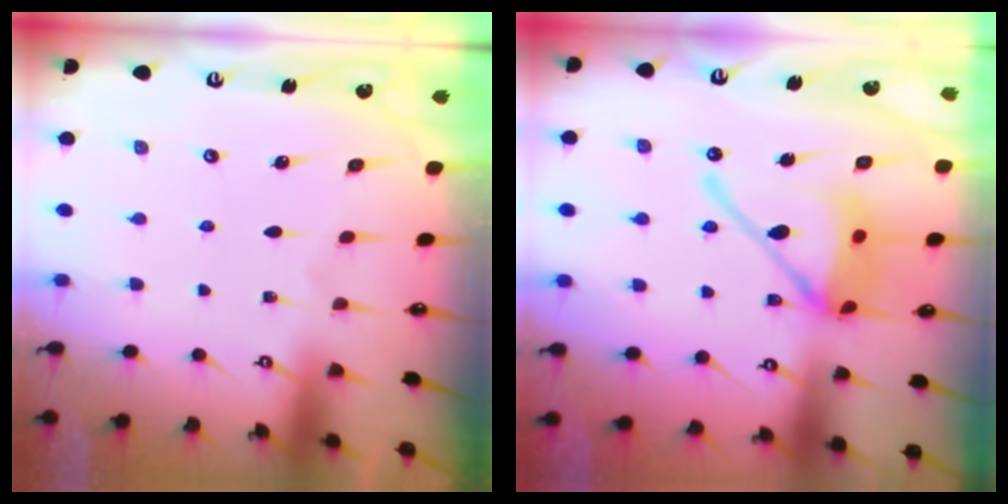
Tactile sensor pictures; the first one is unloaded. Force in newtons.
{"total": 15.9, "press": 15.7, "slide": 2.3}